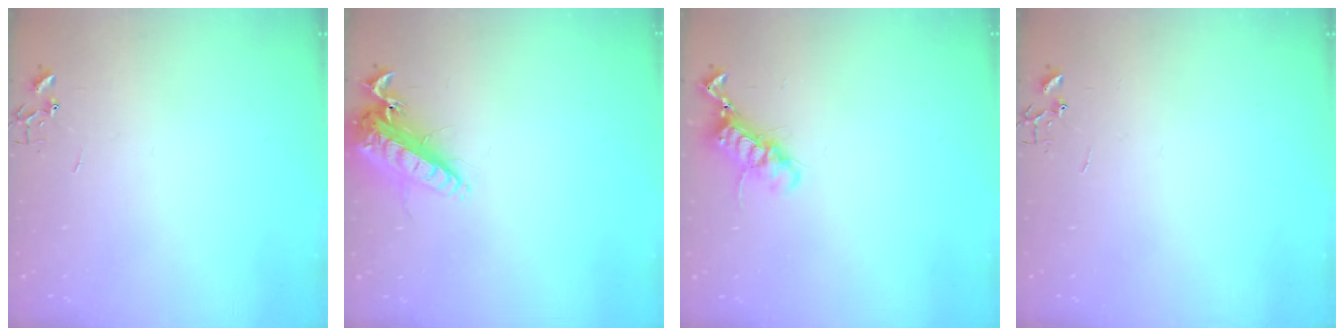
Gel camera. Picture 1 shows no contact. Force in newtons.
{"total": 14.6, "press": 14.4, "slide": 2.8}
{"total": 11.9, "press": 11.8, "slide": 0.9}
{"total": 0.0}